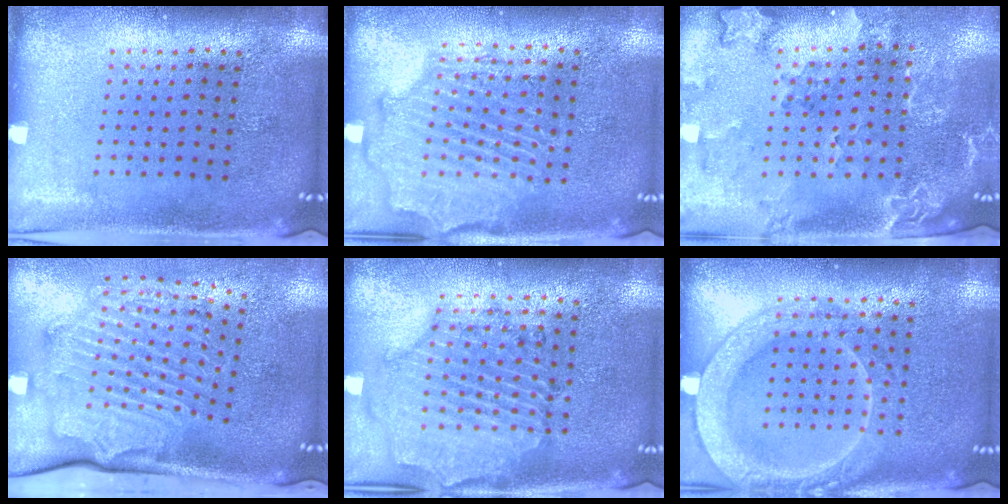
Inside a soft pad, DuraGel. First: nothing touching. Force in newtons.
{"total": 2.3, "press": 2.2, "slide": 0.6}
{"total": 2.0, "press": 1.9, "slide": 0.7}
{"total": 2.4, "press": 2.2, "slide": 0.9}
{"total": 1.0, "press": 1.0, "slide": 0.3}
{"total": 2.0, "press": 2.0, "slide": 0.2}